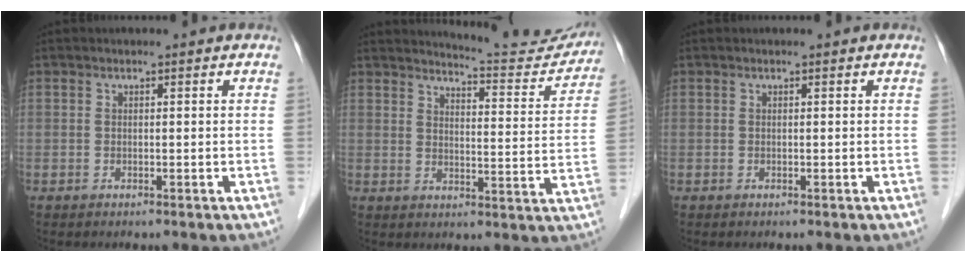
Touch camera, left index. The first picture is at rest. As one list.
[{"total": 13.1, "force": [12.9, 1.0, 2.0], "torque": [-0.022, -0.048, 0.149]}, {"total": 0.0}]